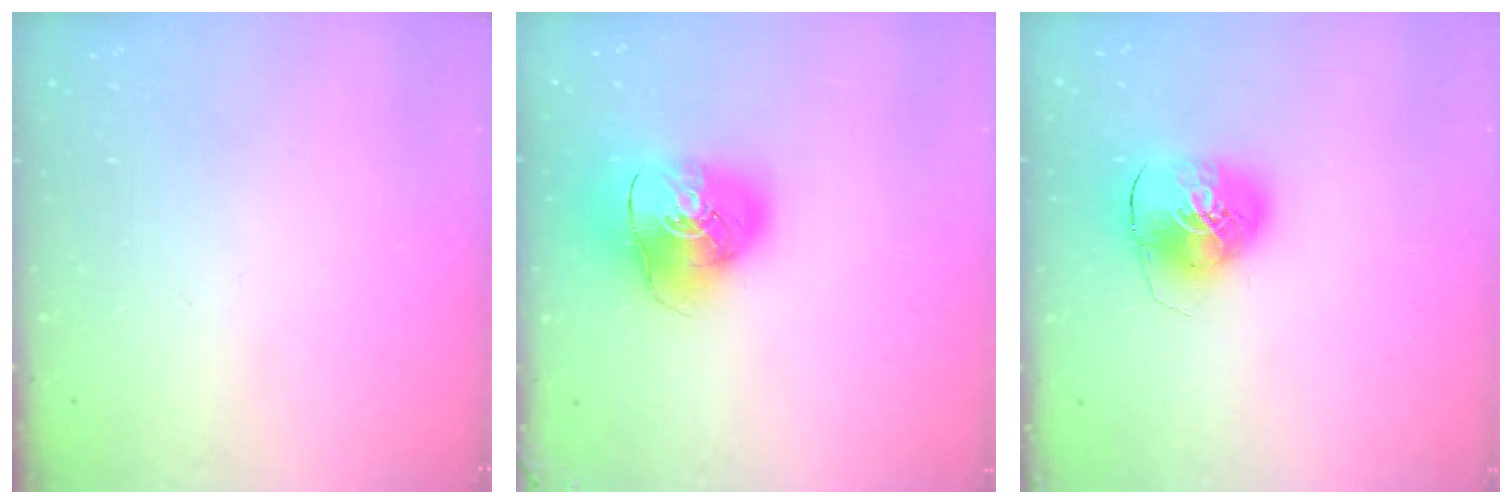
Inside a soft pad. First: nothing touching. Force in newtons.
{"total": 15.6, "press": 15.5, "slide": 2.4}
{"total": 9.8, "press": 9.7, "slide": 1.5}